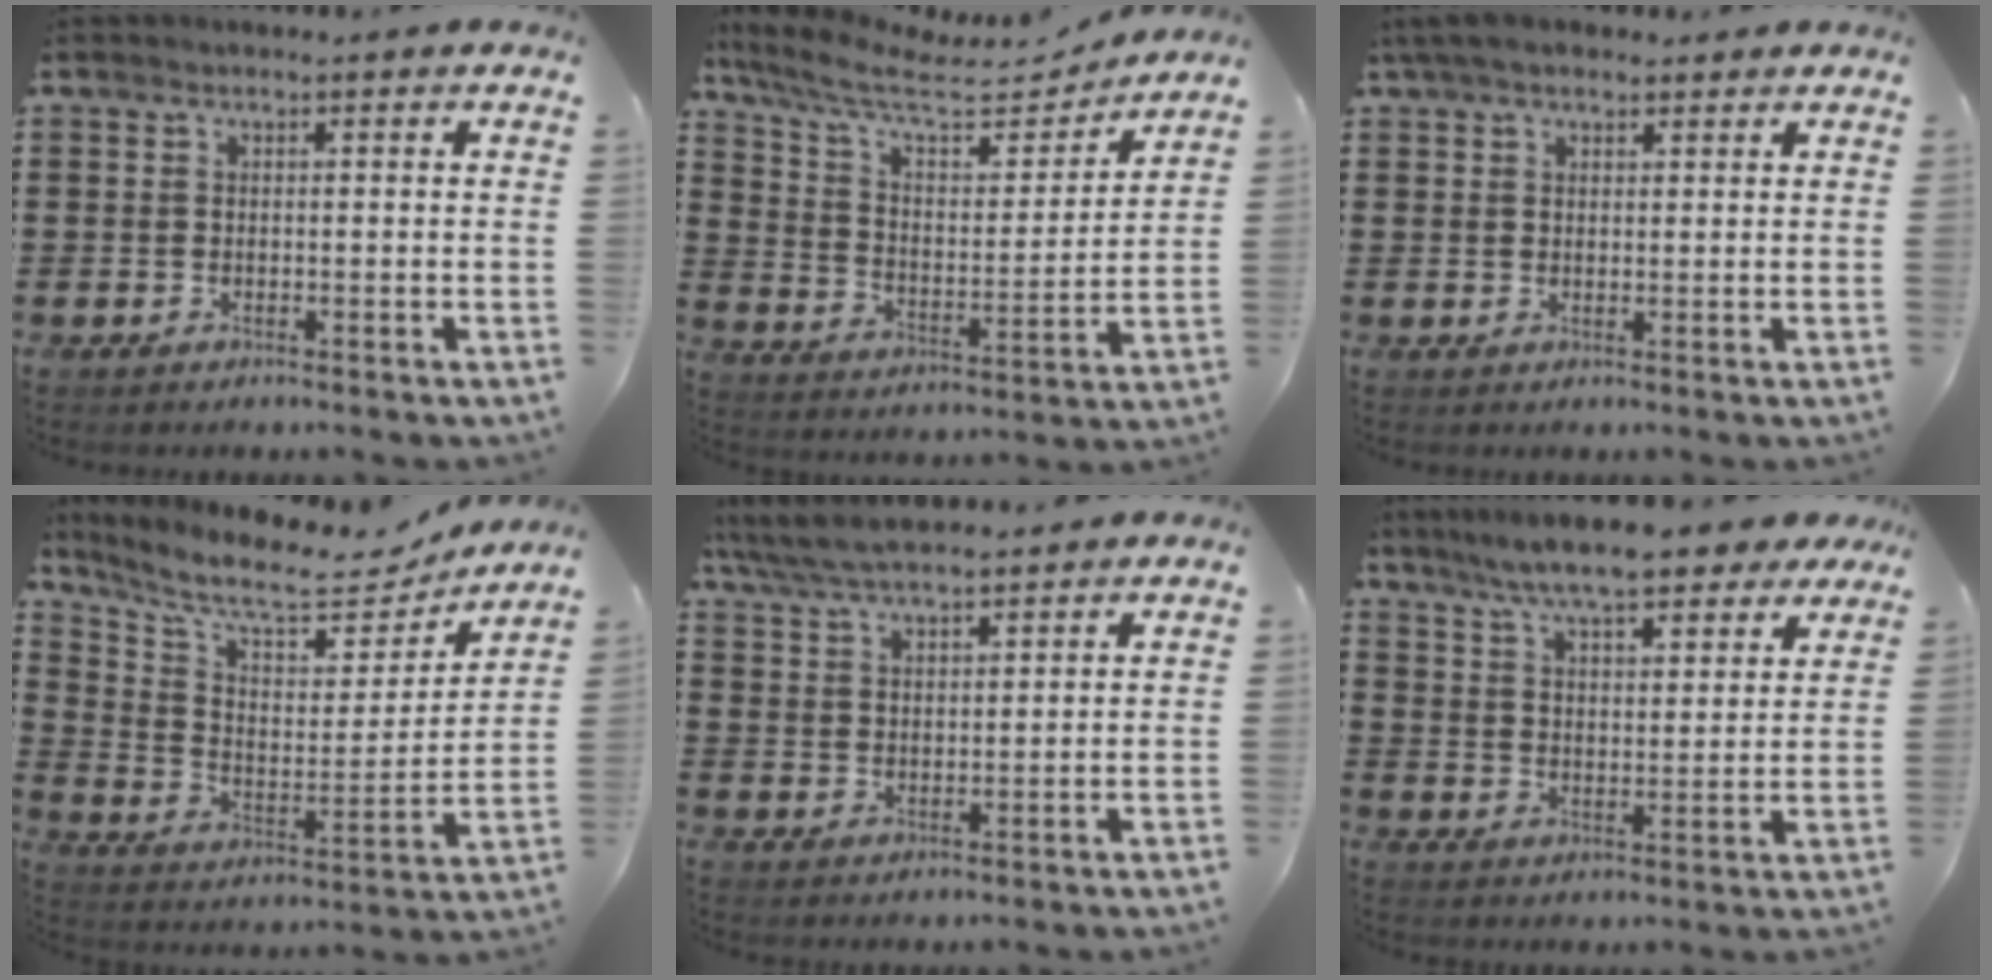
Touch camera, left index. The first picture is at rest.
{"total": 9.5, "force": [7.6, 2.4, 5.1], "torque": [-0.128, -0.039, 0.128]}
{"total": 3.9, "force": [3.0, 1.3, 2.0], "torque": [-0.048, 0.003, 0.058]}
{"total": 9.1, "force": [7.5, 2.3, 4.5], "torque": [-0.122, -0.042, 0.128]}
{"total": 5.8, "force": [5.2, 1.2, 2.2], "torque": [-0.059, -0.012, 0.097]}
{"total": 8.8, "force": [7.9, 1.1, 3.8], "torque": [-0.102, -0.024, 0.143]}